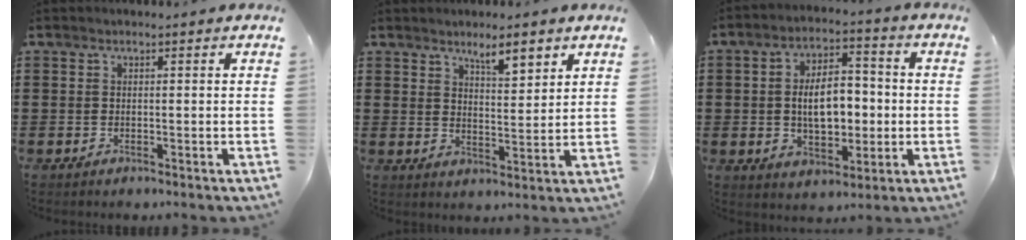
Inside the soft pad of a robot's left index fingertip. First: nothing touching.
{"total": 5.0, "force": [4.1, 1.1, 2.8], "torque": [-0.040, -0.017, 0.066]}
{"total": 8.7, "force": [-0.5, 4.7, 7.3], "torque": [-0.119, 0.003, -0.017]}